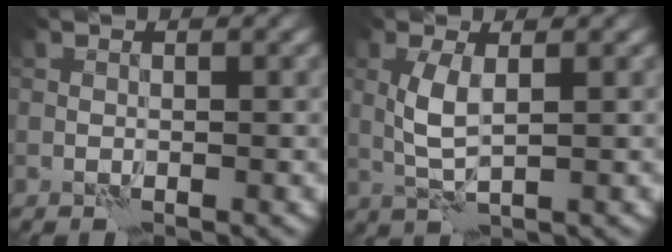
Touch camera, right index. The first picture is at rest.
{"total": 3.0, "force": [0.5, 0.8, 2.8], "torque": [-0.069, 0.002, 0.010]}